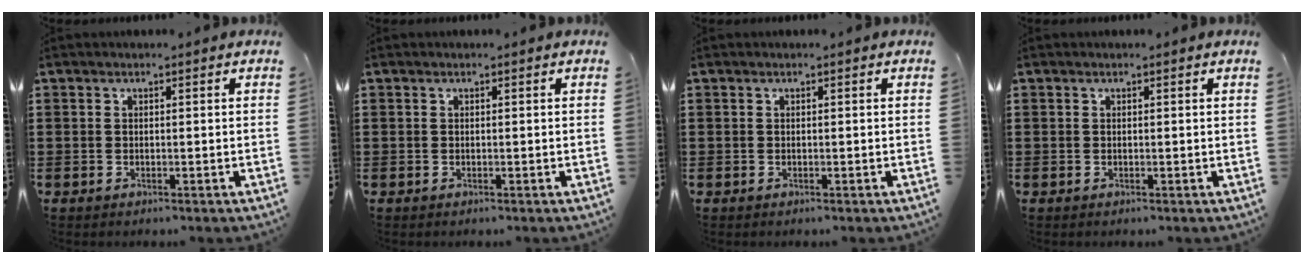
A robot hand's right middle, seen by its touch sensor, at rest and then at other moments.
{"total": 0.0}
{"total": 0.0}
{"total": 0.0}